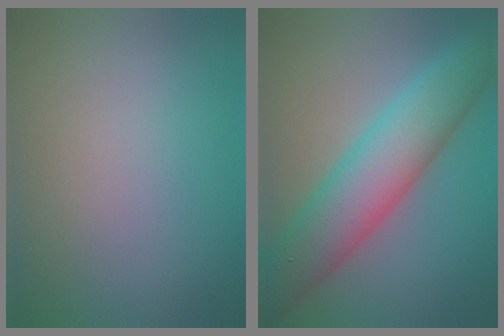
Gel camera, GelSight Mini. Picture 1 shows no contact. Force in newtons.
{"total": 8.4, "press": 8.4, "slide": 0.3}